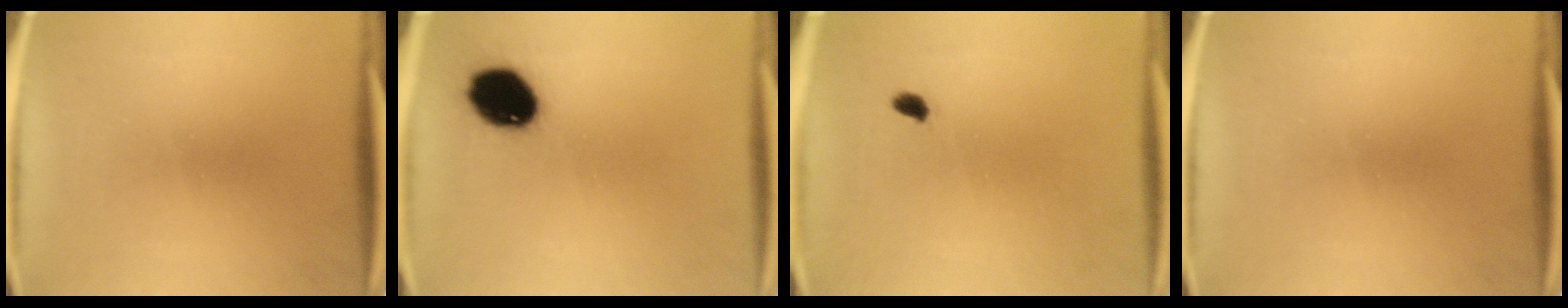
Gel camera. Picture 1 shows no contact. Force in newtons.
{"total": 12.7}
{"total": 1.4}
{"total": 0.0}